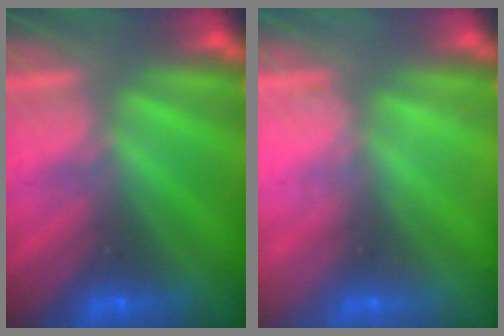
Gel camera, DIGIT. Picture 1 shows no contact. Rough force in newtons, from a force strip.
{"total": 2.2}